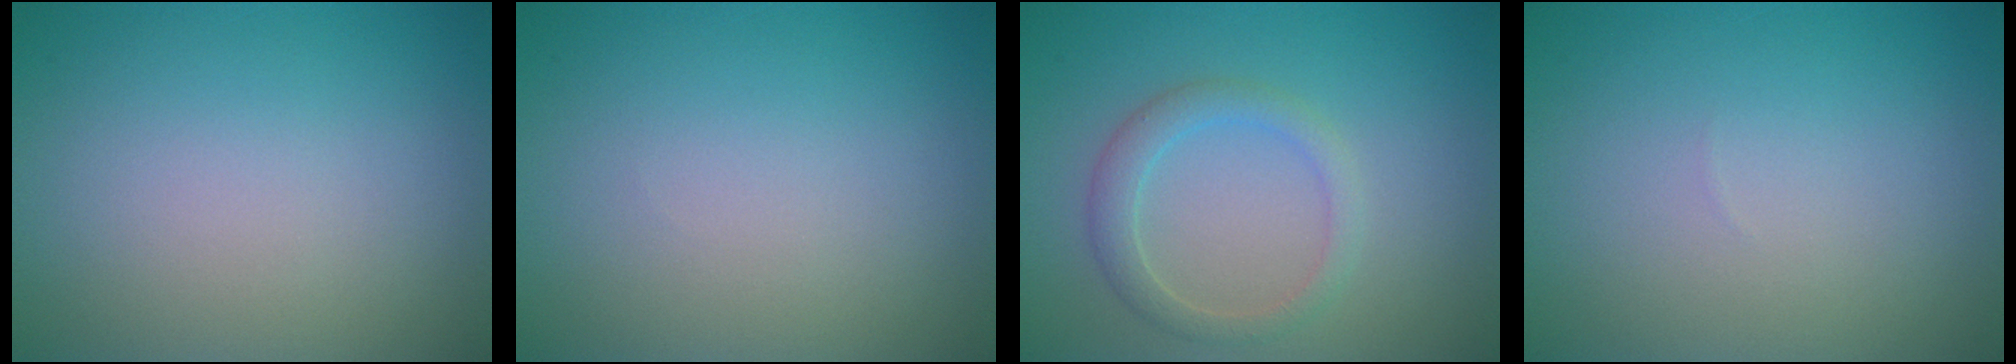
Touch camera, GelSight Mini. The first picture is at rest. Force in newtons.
{"total": 0.0}
{"total": 2.3, "press": 2.3, "slide": 0.1}
{"total": 0.0}